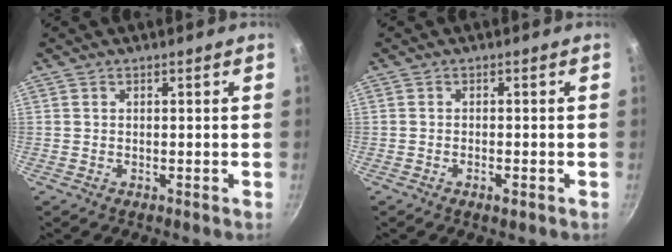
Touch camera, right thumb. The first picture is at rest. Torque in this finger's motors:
{"motor_torque": [-0.32, 0.04, -0.19, 0.03, 0.04]}